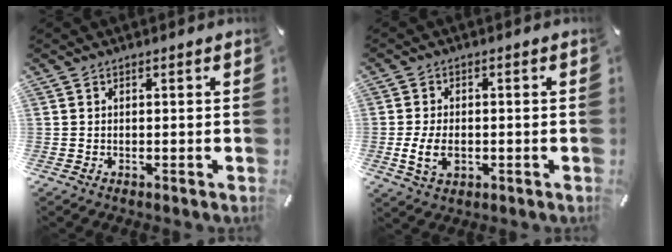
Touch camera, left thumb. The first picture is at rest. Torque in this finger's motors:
{"motor_torque": [0.32, 1.07, 0.50, 0.48, 0.05]}